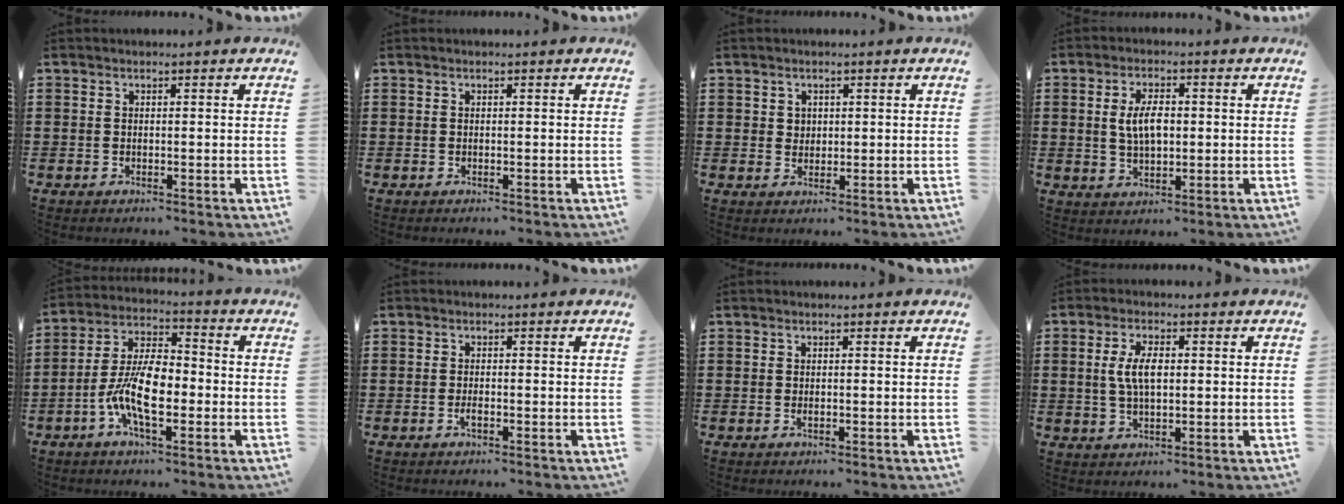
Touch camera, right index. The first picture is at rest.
{"total": 0.0}
{"total": 1.6, "force": [0.9, 1.4, 0.3], "torque": [-0.009, 0.006, 0.017]}
{"total": 5.2, "force": [0.5, 2.4, 4.6], "torque": [-0.090, 0.002, 0.002]}
{"total": 10.1, "force": [-2.9, 4.2, 8.7], "torque": [-0.200, -0.007, -0.062]}
{"total": 1.2, "force": [-0.6, 0.3, 1.0], "torque": [-0.027, -0.007, -0.012]}
{"total": 0.5, "force": [-0.1, 0.2, 0.4], "torque": [-0.009, -0.002, -0.002]}
{"total": 5.5, "force": [0.6, 2.4, 4.9], "torque": [-0.106, 0.006, 0.006]}